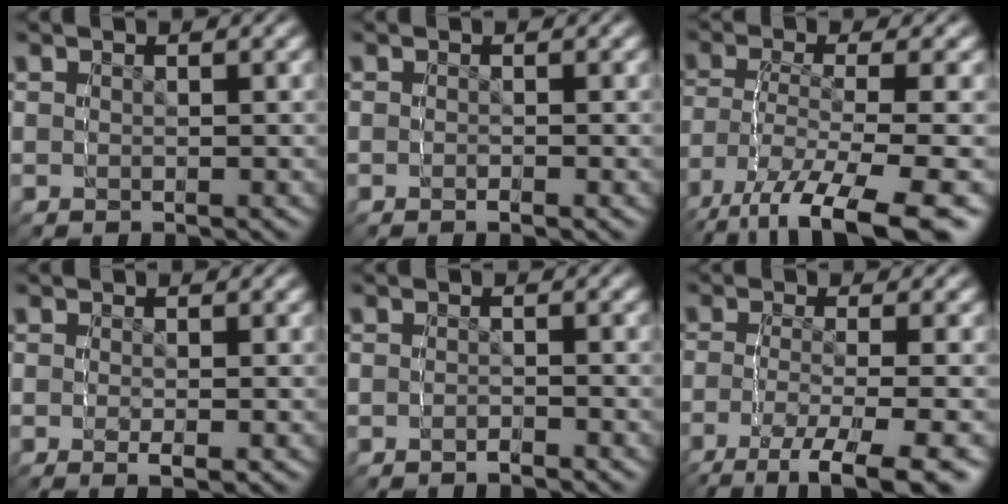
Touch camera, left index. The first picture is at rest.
{"total": 1.3, "force": [-0.6, -1.1, -0.1], "torque": [-0.001, 0.002, -0.007]}
{"total": 3.2, "force": [-1.2, 1.4, 2.6], "torque": [-0.055, 0.008, -0.013]}
{"total": 1.5, "force": [0.4, -1.3, -0.6], "torque": [0.012, 0.007, 0.005]}
{"total": 2.2, "force": [-1.4, -1.4, -0.9], "torque": [-0.001, -0.004, -0.017]}
{"total": 2.2, "force": [-2.0, -0.9, 0.5], "torque": [-0.017, -0.005, -0.028]}